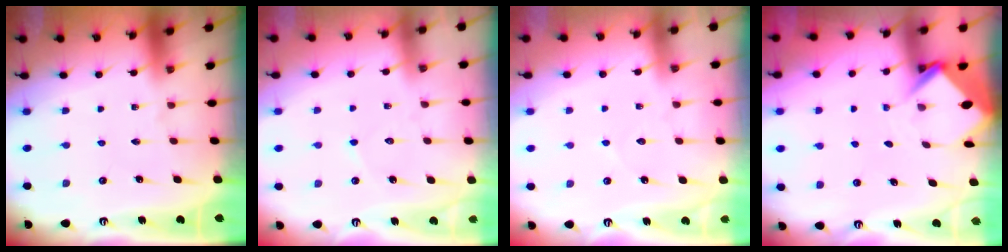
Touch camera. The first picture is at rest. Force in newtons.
{"total": 2.8, "press": 2.8, "slide": 0.2}
{"total": 2.4, "press": 2.4, "slide": 0.3}
{"total": 3.8, "press": 3.8, "slide": 0.2}